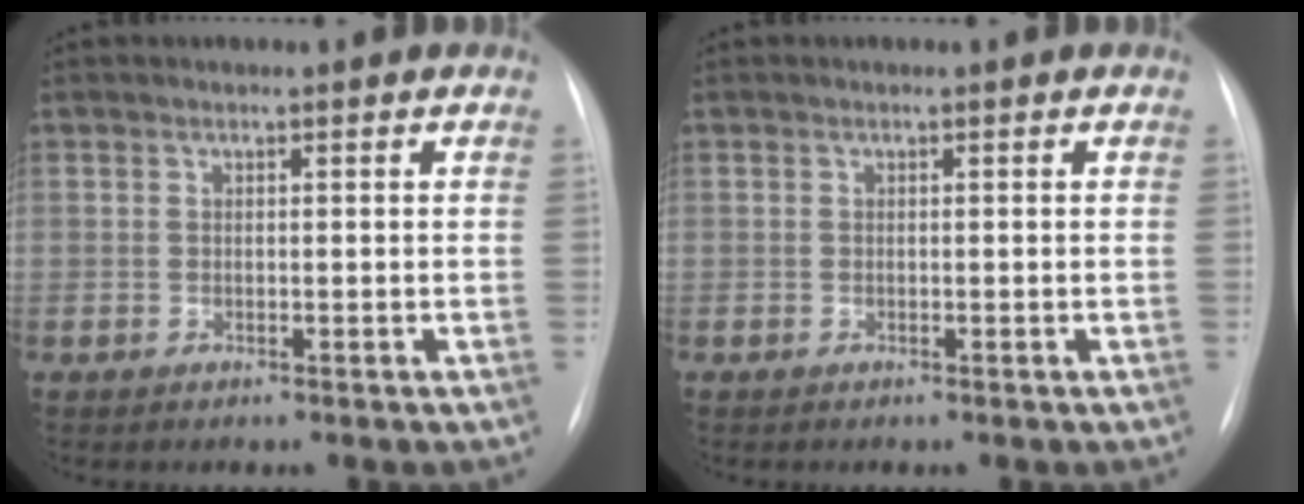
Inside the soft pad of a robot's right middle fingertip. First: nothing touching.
{"total": 0.0}